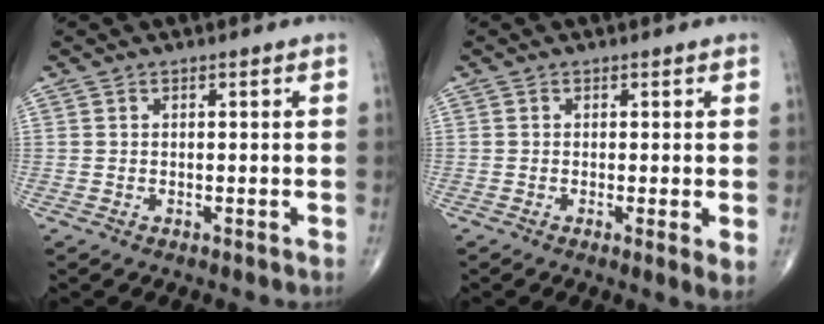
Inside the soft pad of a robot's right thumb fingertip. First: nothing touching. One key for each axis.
{"total": 2.7, "fx": -0.2, "fy": 0.4, "fz": 2.7, "tx": -0.048, "ty": -0.011, "tz": -0.006}